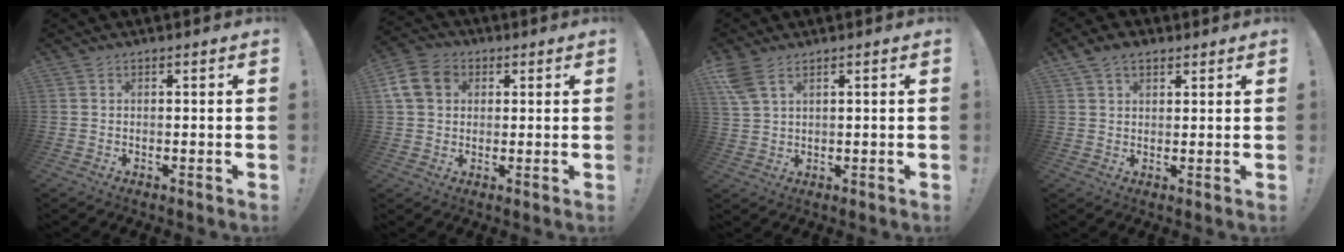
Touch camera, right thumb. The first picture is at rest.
{"total": 10.9, "force": [3.2, 8.4, 6.1], "torque": [-0.113, 0.001, 0.066]}
{"total": 6.1, "force": [3.7, 2.8, 3.9], "torque": [-0.091, -0.012, 0.071]}
{"total": 5.2, "force": [3.2, 3.3, 2.5], "torque": [-0.042, -0.006, 0.061]}